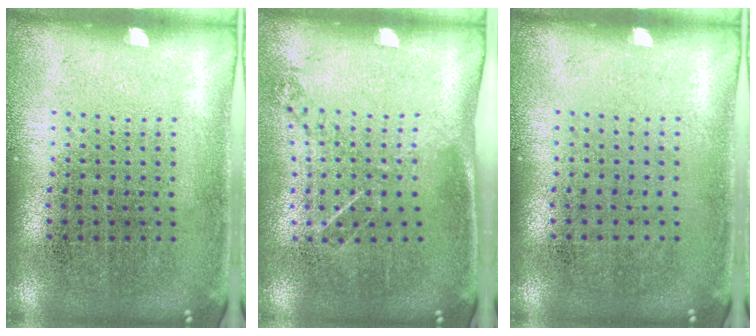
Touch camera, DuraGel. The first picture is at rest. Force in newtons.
{"total": 1.1, "press": 0.9, "slide": 0.6}
{"total": 0.0}